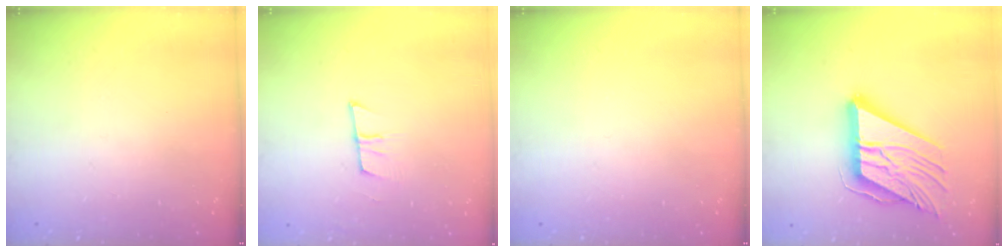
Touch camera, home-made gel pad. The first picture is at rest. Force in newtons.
{"total": 6.9, "press": 6.3, "slide": 2.8}
{"total": 0.0}
{"total": 18.2, "press": 18.1, "slide": 2.0}